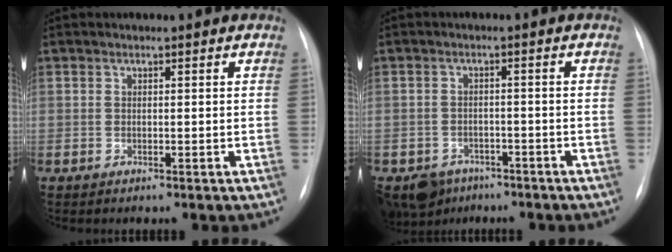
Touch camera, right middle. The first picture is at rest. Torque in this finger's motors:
{"motor_torque": [-0.03, -0.30, 0.10, 0.04]}